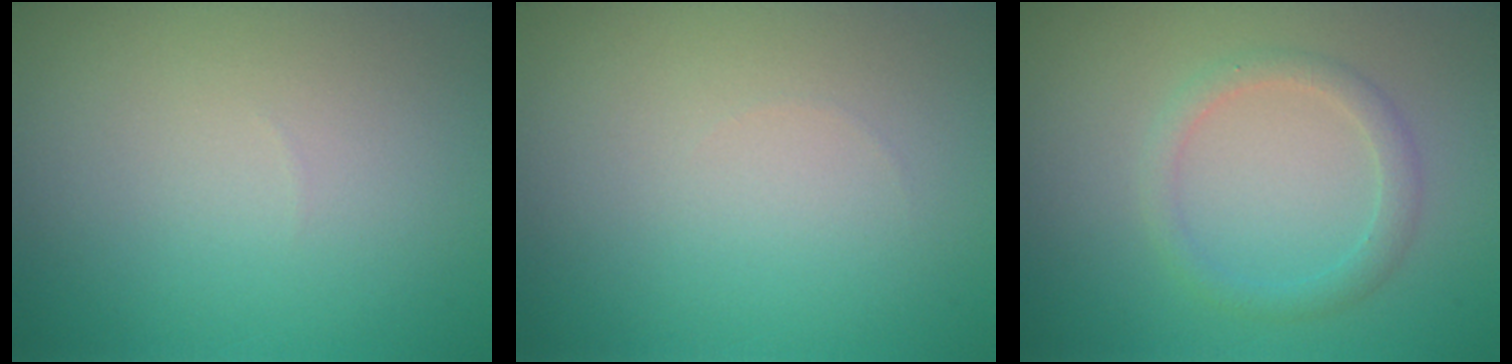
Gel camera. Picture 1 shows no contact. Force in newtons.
{"total": 0.0}
{"total": 1.9, "press": 1.9, "slide": 0.1}